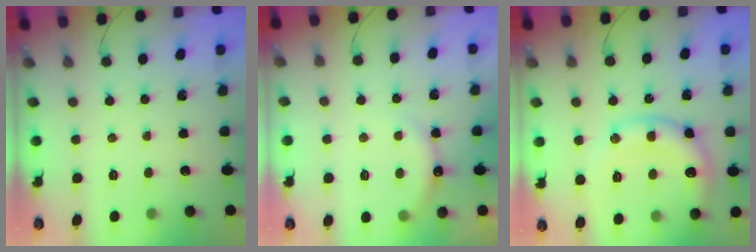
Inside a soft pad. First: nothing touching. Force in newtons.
{"total": 6.5, "press": 6.4, "slide": 1.2}
{"total": 13.9, "press": 13.8, "slide": 1.1}